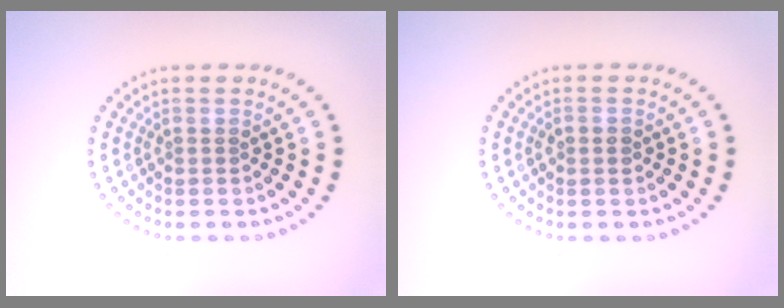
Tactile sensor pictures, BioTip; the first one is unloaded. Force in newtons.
{"total": 1.3, "press": 1.3, "slide": 0.1}